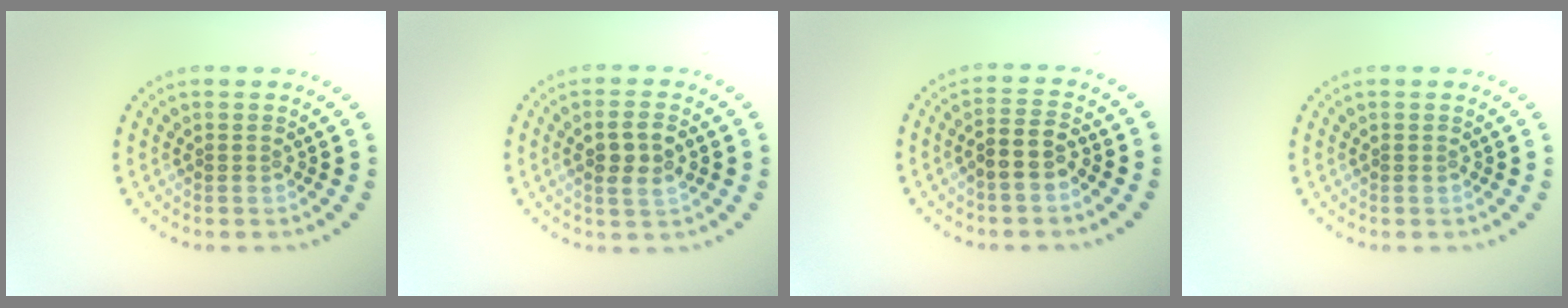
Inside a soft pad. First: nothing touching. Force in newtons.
{"total": 2.8, "press": 2.7, "slide": 0.6}
{"total": 2.4, "press": 2.2, "slide": 1.0}
{"total": 0.0}